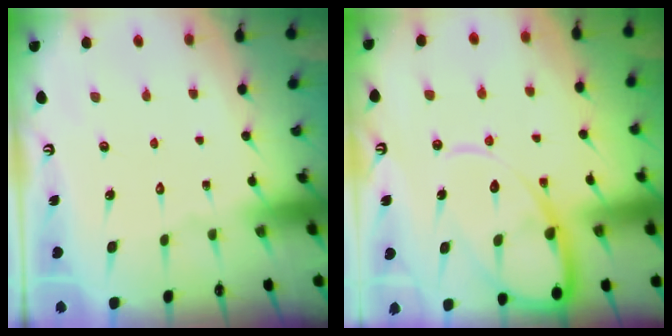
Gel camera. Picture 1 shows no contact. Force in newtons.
{"total": 12.5, "press": 12.5, "slide": 1.2}